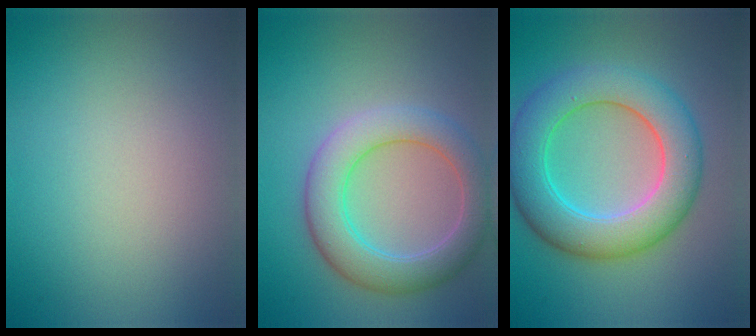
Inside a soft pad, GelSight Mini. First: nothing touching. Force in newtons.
{"total": 5.8, "press": 5.7, "slide": 0.7}
{"total": 8.2, "press": 8.2, "slide": 0.2}